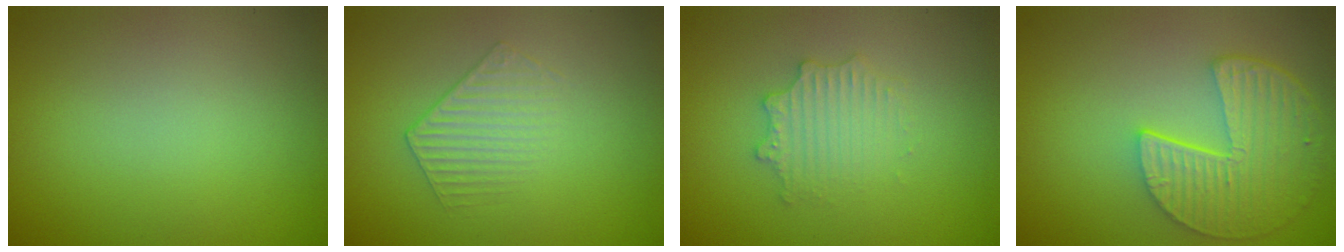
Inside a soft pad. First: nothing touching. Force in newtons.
{"total": 1.5, "press": 0.9, "slide": 1.2}
{"total": 2.6, "press": 2.6, "slide": 0.4}
{"total": 5.6, "press": 4.3, "slide": 3.5}